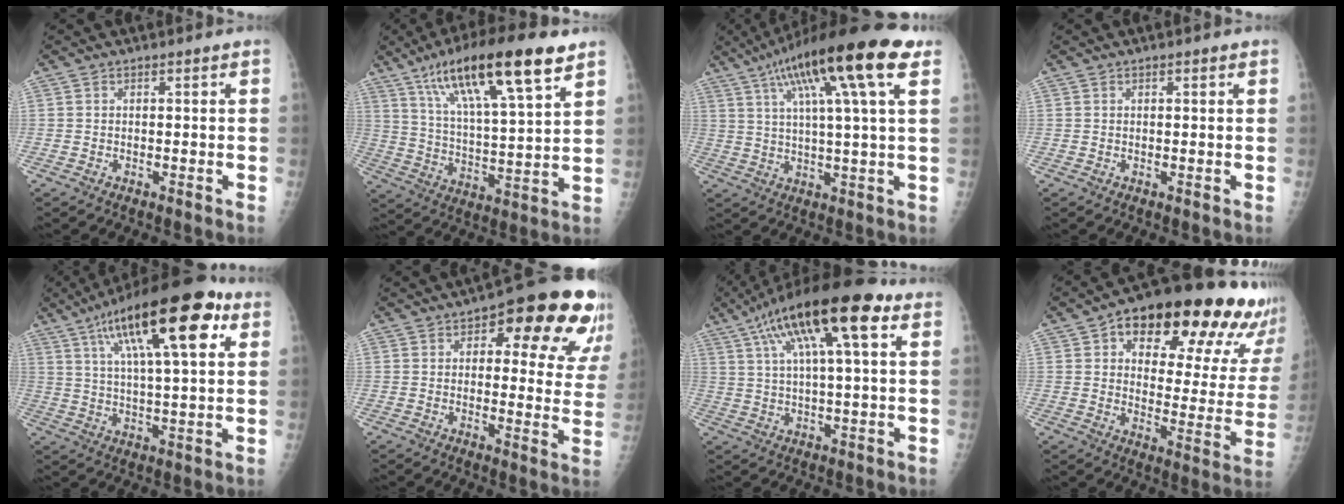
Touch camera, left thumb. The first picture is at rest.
{"total": 21.1, "force": [12.4, 4.5, 16.4], "torque": [-0.268, -0.030, 0.217]}
{"total": 19.4, "force": [9.7, 2.8, 16.5], "torque": [-0.273, 0.002, 0.151]}
{"total": 0.8, "force": [0.4, 0.3, 0.6], "torque": [-0.008, 0.001, 0.005]}
{"total": 17.7, "force": [8.5, 5.8, 14.4], "torque": [-0.188, -0.011, 0.123]}
{"total": 18.9, "force": [9.4, 7.9, 14.4], "torque": [-0.131, -0.021, 0.112]}
{"total": 19.8, "force": [9.0, 5.1, 16.9], "torque": [-0.286, 0.013, 0.146]}
{"total": 27.6, "force": [16.6, 10.4, 19.4], "torque": [-0.227, -0.041, 0.223]}